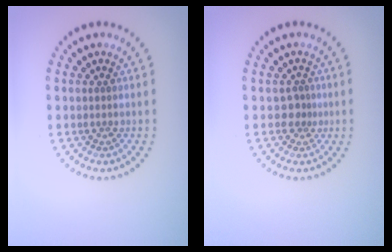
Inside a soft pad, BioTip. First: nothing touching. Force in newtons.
{"total": 1.1, "press": 0.7, "slide": 0.9}